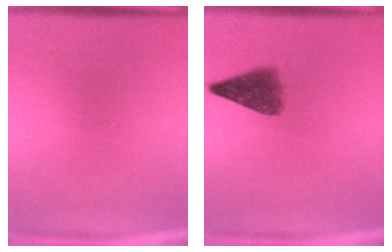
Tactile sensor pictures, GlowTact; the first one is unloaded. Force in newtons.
{"total": 5.3}